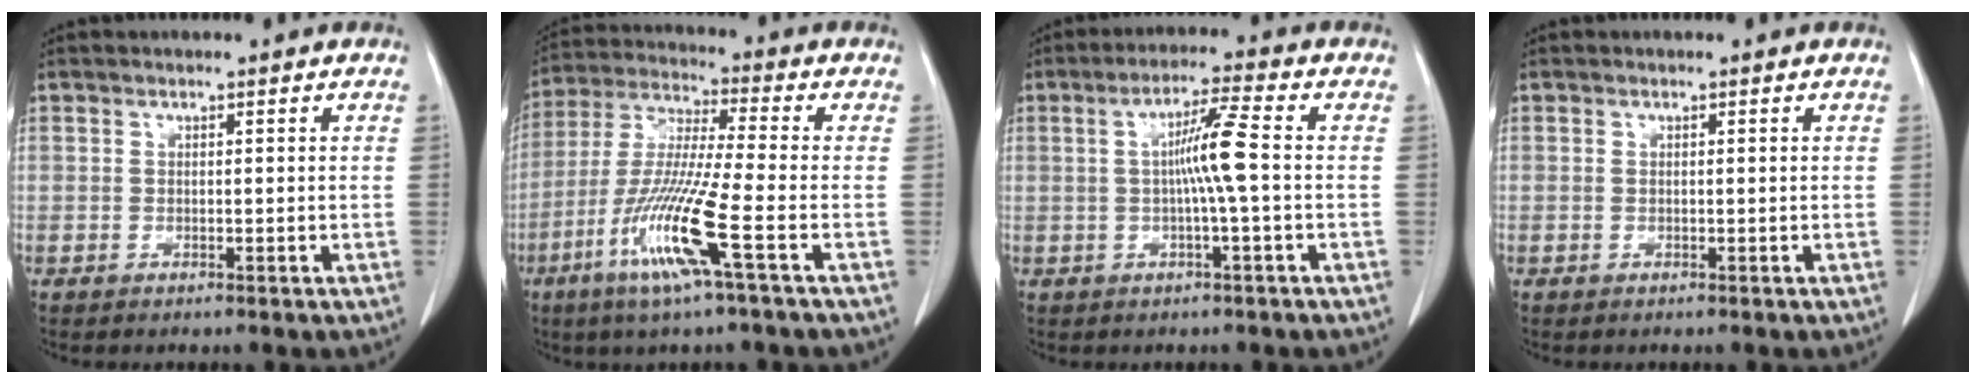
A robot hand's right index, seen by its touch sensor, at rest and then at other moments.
{"total": 13.5, "force": [-5.6, -0.7, 12.2], "torque": [-0.252, -0.022, -0.114]}
{"total": 6.4, "force": [-0.1, -0.7, 6.4], "torque": [-0.116, 0.008, -0.002]}
{"total": 0.0}